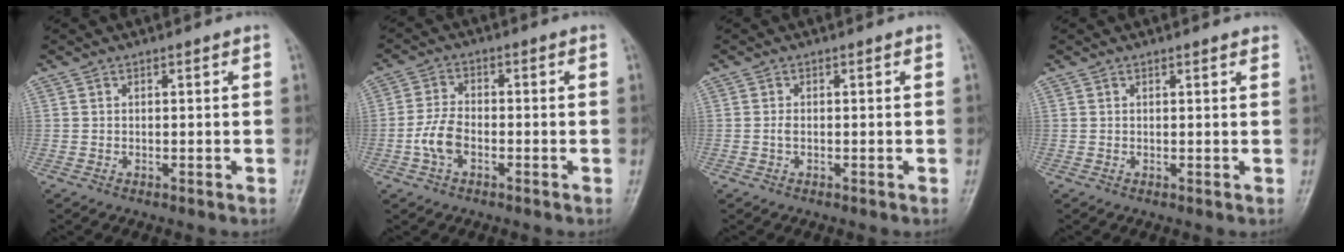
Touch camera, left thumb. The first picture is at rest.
{"total": 5.3, "force": [-1.9, 3.1, 3.8], "torque": [-0.077, 0.015, -0.041]}
{"total": 0.7, "force": [-0.3, 0.3, 0.6], "torque": [-0.010, 0.000, -0.005]}
{"total": 1.2, "force": [1.0, 0.3, 0.6], "torque": [-0.004, 0.000, 0.011]}